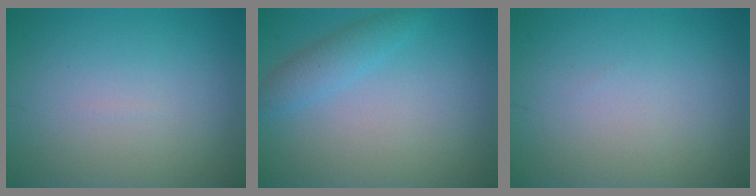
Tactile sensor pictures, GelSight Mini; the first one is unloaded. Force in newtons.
{"total": 2.3, "press": 2.3, "slide": 0.1}
{"total": 0.0}